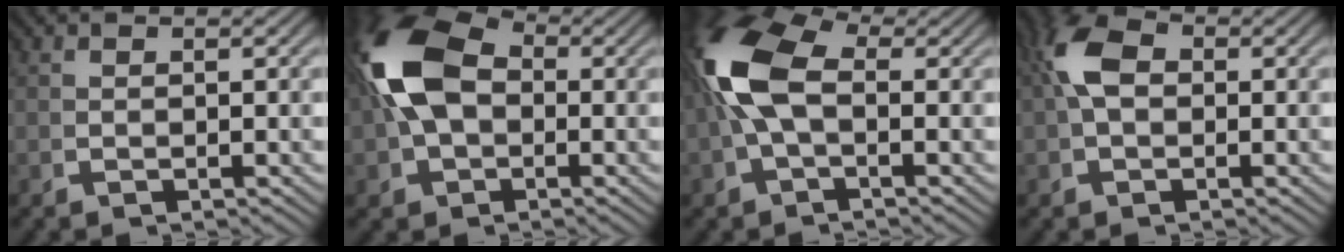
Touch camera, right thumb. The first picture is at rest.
{"total": 9.7, "force": [1.0, 6.8, 6.8], "torque": [-0.160, -0.002, 0.025]}
{"total": 7.4, "force": [0.7, 4.4, 5.9], "torque": [-0.127, 0.009, 0.011]}
{"total": 4.0, "force": [0.8, 2.4, 3.1], "torque": [-0.071, 0.002, 0.015]}